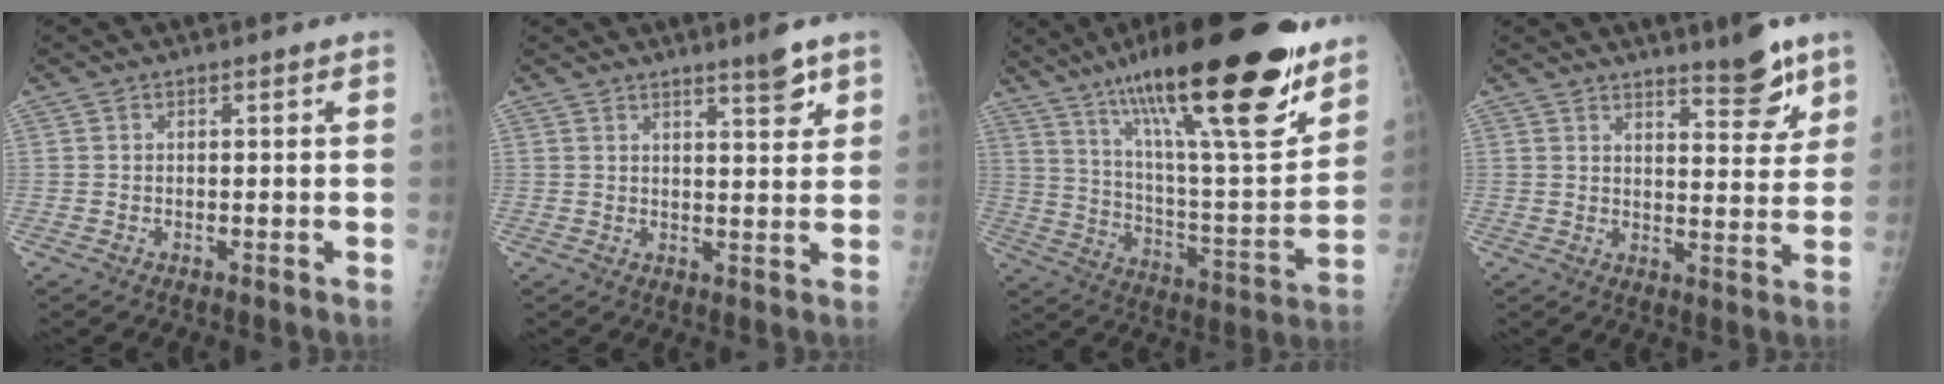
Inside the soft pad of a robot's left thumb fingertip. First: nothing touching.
{"total": 4.6, "force": [3.2, 0.7, 3.2], "torque": [-0.039, -0.024, 0.046]}
{"total": 30.9, "force": [19.8, 6.8, 22.7], "torque": [-0.342, -0.061, 0.325]}
{"total": 7.9, "force": [5.9, 2.0, 4.9], "torque": [-0.046, -0.046, 0.087]}